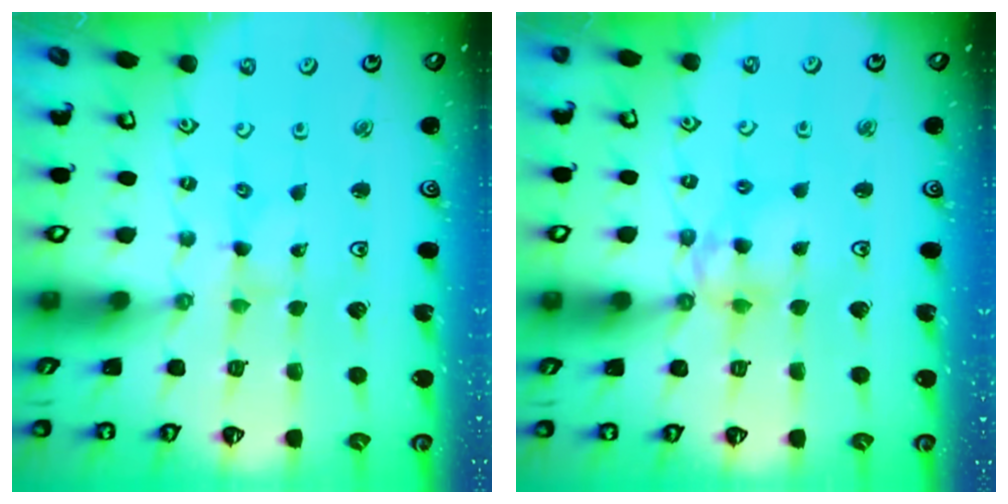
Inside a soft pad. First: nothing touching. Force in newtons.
{"total": 9.2, "press": 9.2, "slide": 0.9}